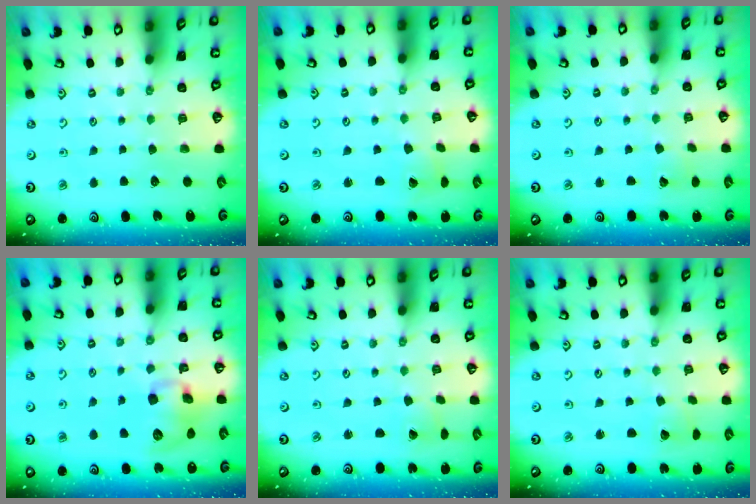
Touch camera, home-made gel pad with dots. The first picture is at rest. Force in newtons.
{"total": 2.9, "press": 2.9, "slide": 0.3}
{"total": 1.4, "press": 1.4, "slide": 0.1}
{"total": 10.7, "press": 10.5, "slide": 1.6}
{"total": 1.0, "press": 1.0, "slide": 0.0}
{"total": 2.2, "press": 2.2, "slide": 0.1}